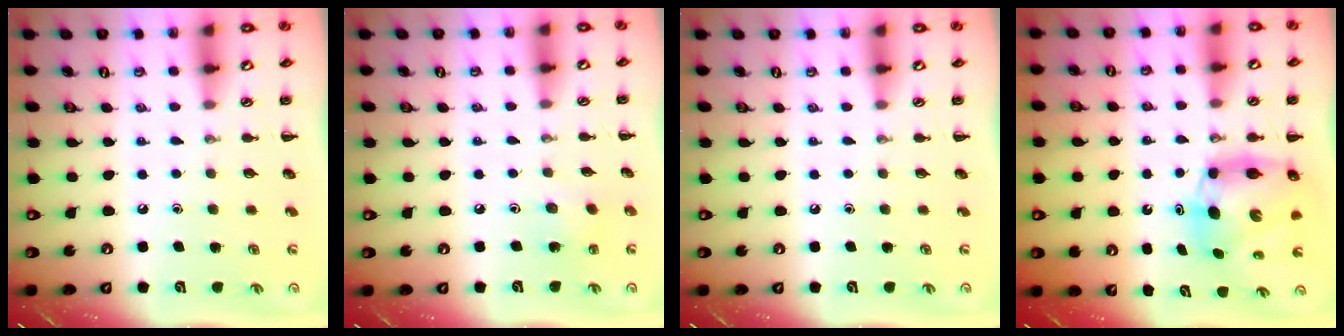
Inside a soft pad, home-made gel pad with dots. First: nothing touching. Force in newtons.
{"total": 2.4, "press": 2.2, "slide": 0.8}
{"total": 0.0}
{"total": 7.1, "press": 6.9, "slide": 1.8}